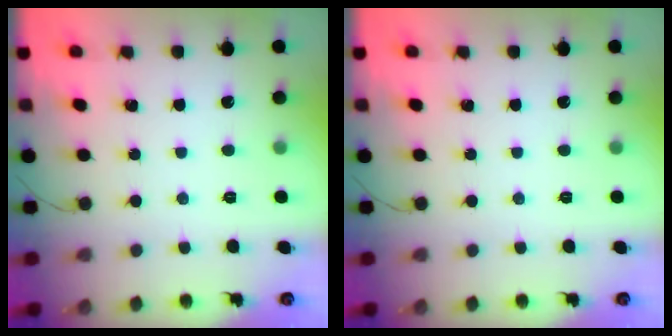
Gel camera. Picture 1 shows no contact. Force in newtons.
{"total": 0.0}